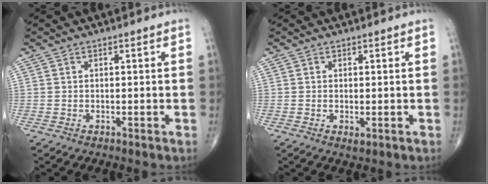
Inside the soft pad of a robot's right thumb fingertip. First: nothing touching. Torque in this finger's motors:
{"motor_torque": [-0.07, 0.11, 0.14, 0.17, -0.01]}